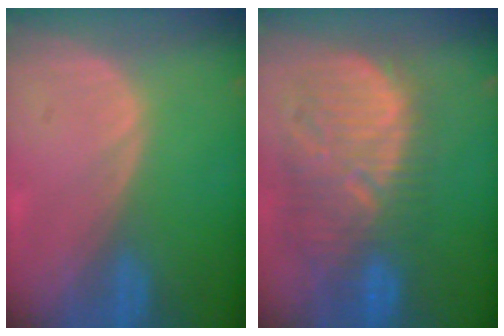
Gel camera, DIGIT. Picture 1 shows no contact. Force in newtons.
{"total": 12.3, "press": 11.2, "slide": 5.1}